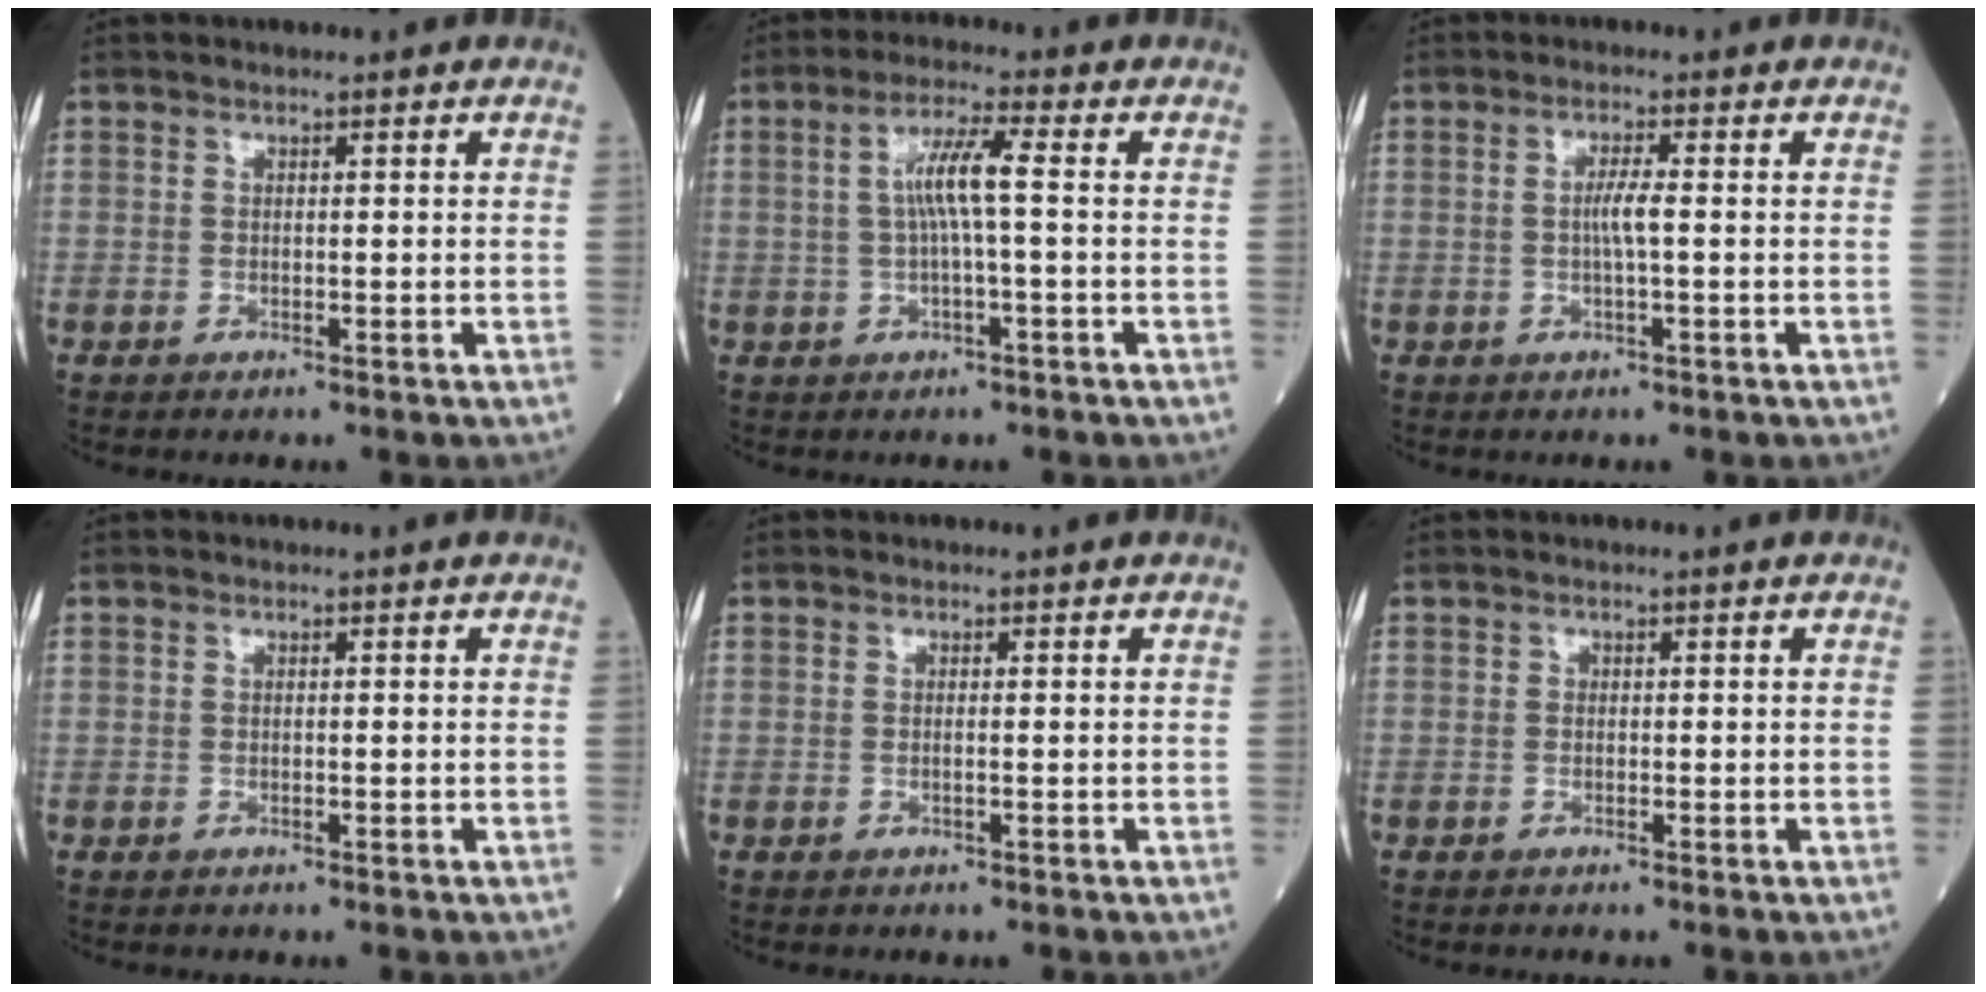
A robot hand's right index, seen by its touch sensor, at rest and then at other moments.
{"total": 5.8, "force": [0.4, 0.0, 5.7], "torque": [-0.114, 0.012, 0.007]}
{"total": 2.6, "force": [-0.1, -0.1, 2.6], "torque": [-0.052, -0.002, -0.003]}
{"total": 0.0}
{"total": 0.5, "force": [0.0, -0.1, 0.5], "torque": [-0.012, -0.001, -0.001]}
{"total": 0.0}